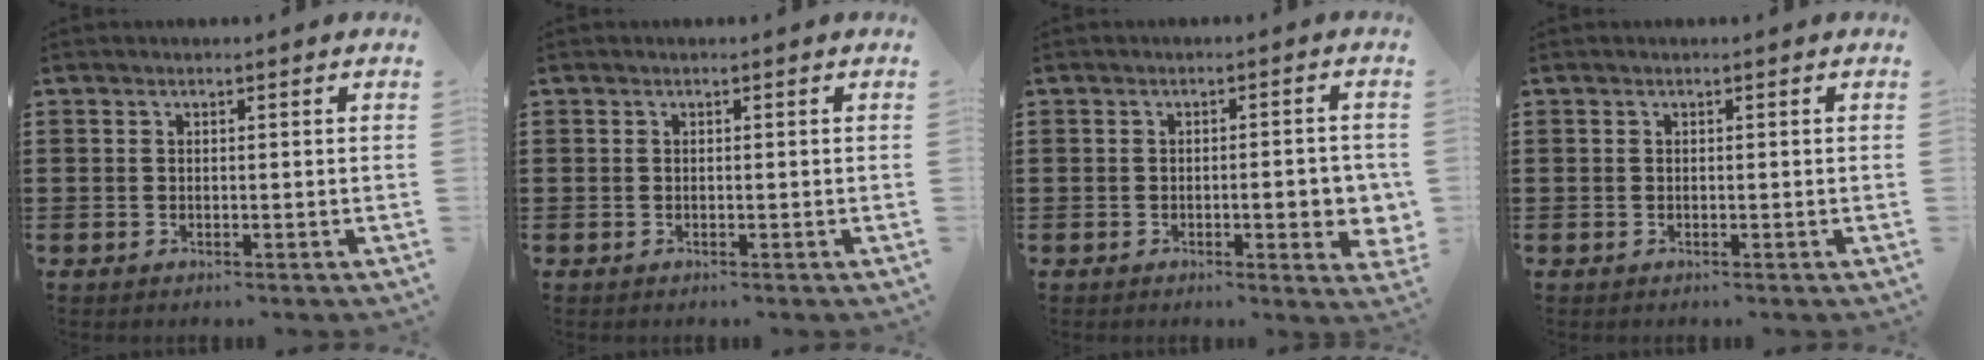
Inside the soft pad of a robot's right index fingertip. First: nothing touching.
{"total": 0.0}
{"total": 5.2, "force": [-0.9, 1.4, 4.9], "torque": [-0.064, -0.005, -0.016]}
{"total": 0.0}